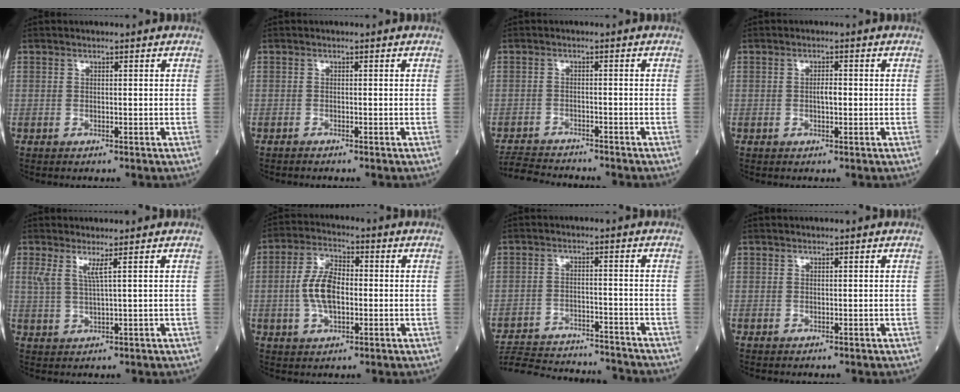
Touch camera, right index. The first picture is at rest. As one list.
[{"total": 0.6, "force": [-0.5, -0.2, 0.1], "torque": [-0.003, -0.001, -0.012]}, {"total": 6.4, "force": [-6.3, 0.1, 1.0], "torque": [-0.016, -0.017, -0.108]}, {"total": 1.6, "force": [-0.2, 0.5, 1.5], "torque": [-0.025, 0.002, -0.004]}, {"total": 2.7, "force": [1.4, -0.3, 2.3], "torque": [-0.056, -0.001, 0.032]}, {"total": 7.9, "force": [-0.7, 3.9, 6.8], "torque": [-0.145, 0.012, -0.016]}, {"total": 17.8, "force": [-17.0, 2.1, 4.7], "torque": [-0.105, -0.008, -0.244]}, {"total": 0.0}]